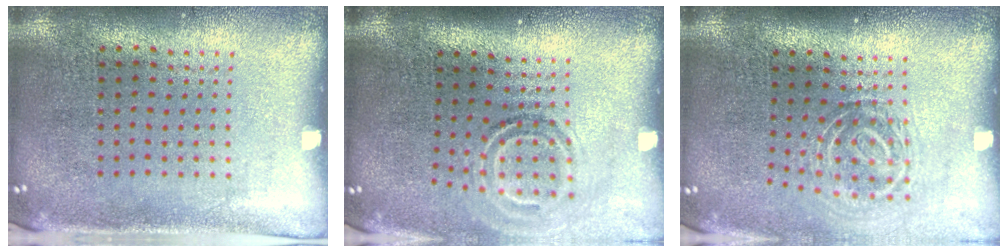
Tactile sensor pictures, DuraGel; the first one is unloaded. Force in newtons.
{"total": 1.8, "press": 1.1, "slide": 1.4}
{"total": 1.9, "press": 1.2, "slide": 1.5}